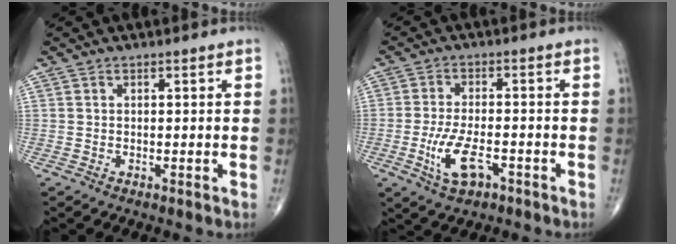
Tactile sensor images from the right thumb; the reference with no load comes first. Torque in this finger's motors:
{"motor_torque": [3.81, 1.19, 1.00, -0.10, 0.23]}